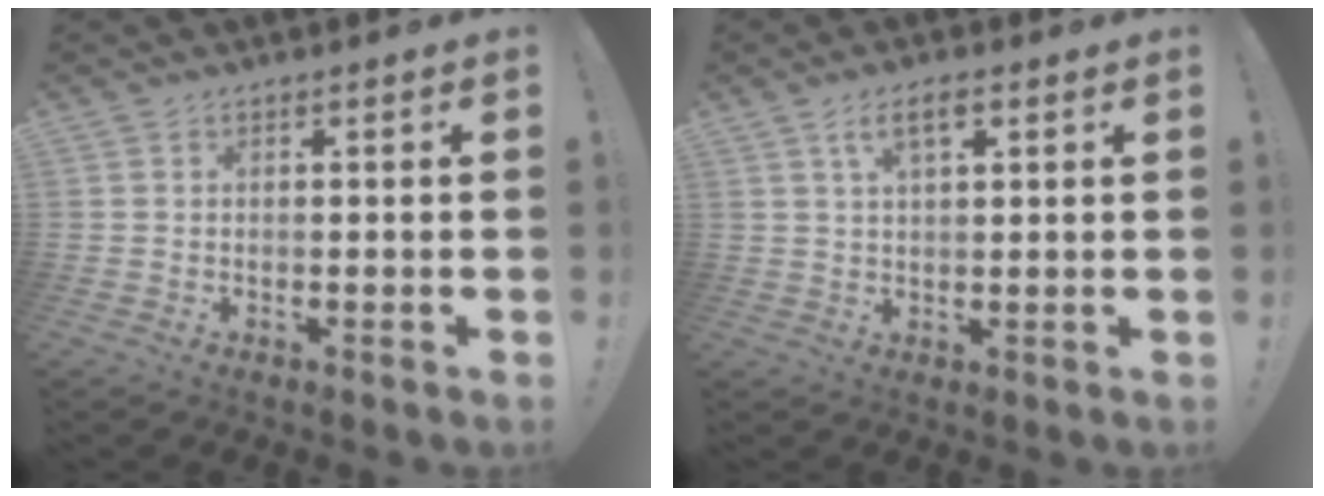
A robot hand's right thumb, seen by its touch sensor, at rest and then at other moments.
{"total": 5.7, "force": [2.5, 2.2, 4.6], "torque": [-0.077, 0.002, 0.042]}